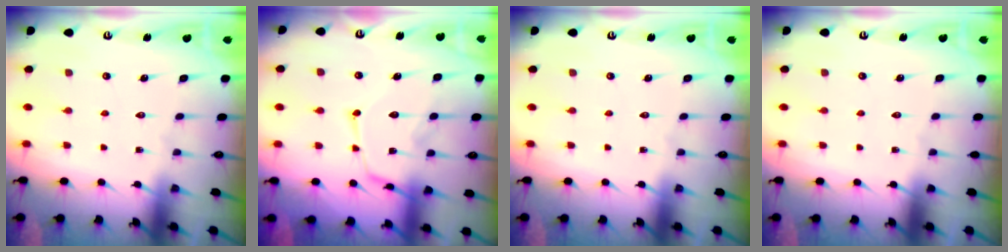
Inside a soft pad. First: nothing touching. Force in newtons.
{"total": 14.8, "press": 14.7, "slide": 1.3}
{"total": 0.0}
{"total": 0.0}